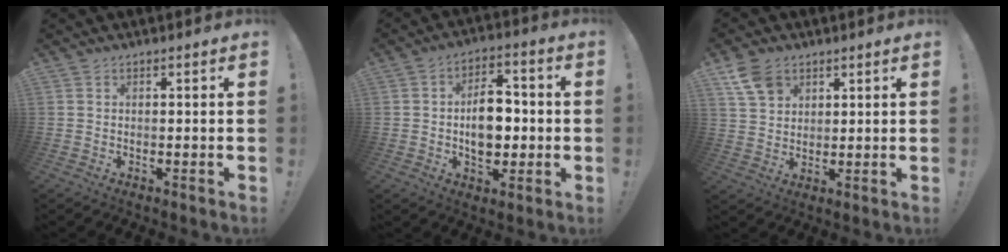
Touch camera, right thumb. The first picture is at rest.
{"total": 11.6, "force": [-0.8, 7.9, 8.5], "torque": [-0.132, 0.009, -0.015]}
{"total": 8.4, "force": [5.0, 5.7, 3.6], "torque": [-0.055, -0.020, 0.100]}